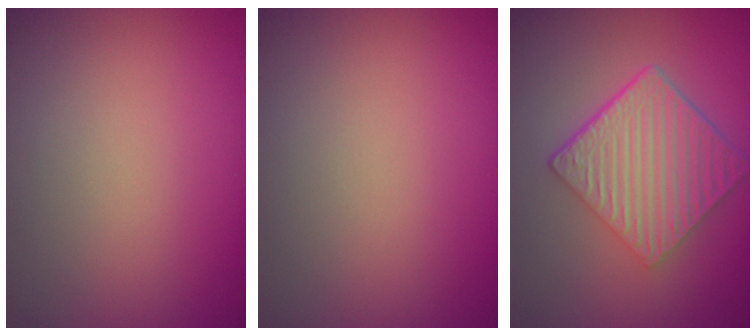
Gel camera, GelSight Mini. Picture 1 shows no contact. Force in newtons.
{"total": 0.0}
{"total": 6.9, "press": 4.6, "slide": 5.1}